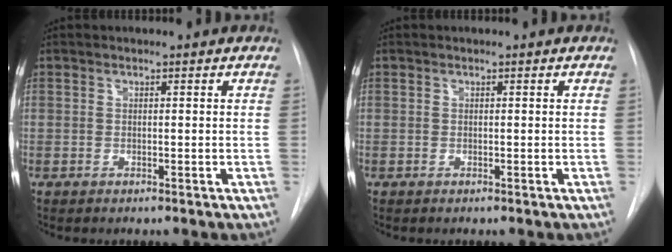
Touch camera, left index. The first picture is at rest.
{"total": 0.0}